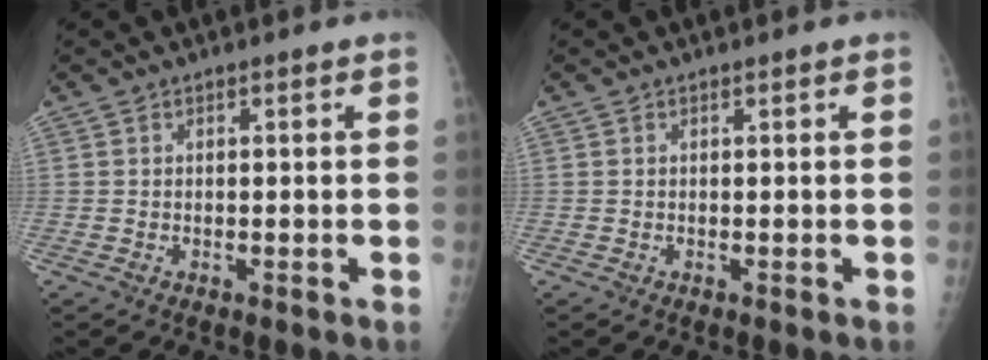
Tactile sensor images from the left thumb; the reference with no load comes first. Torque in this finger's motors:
{"motor_torque": [0.10, -0.09, 0.02, -0.02, 0.01]}